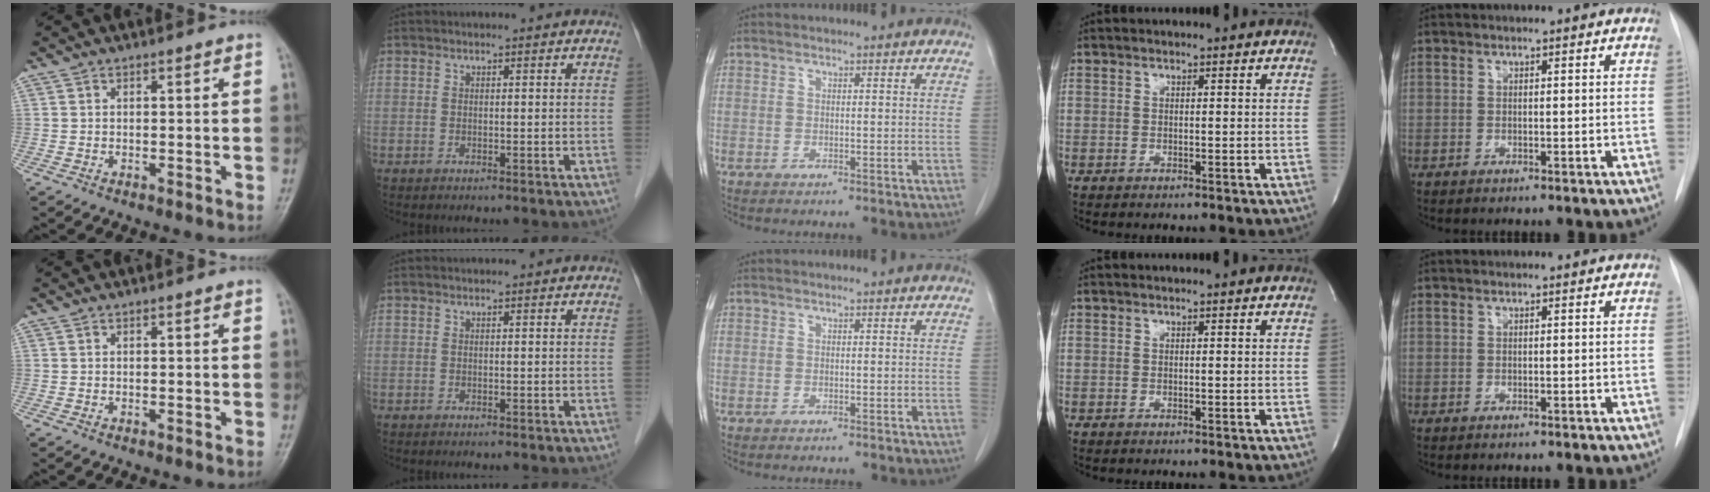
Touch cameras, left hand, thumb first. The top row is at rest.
{}